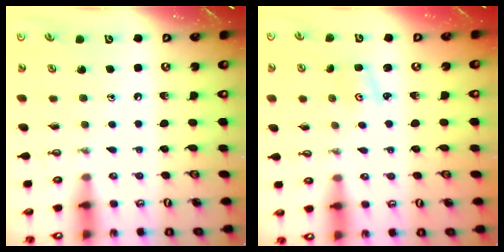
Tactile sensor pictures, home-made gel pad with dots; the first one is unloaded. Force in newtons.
{"total": 1.2, "press": 1.2, "slide": 0.2}